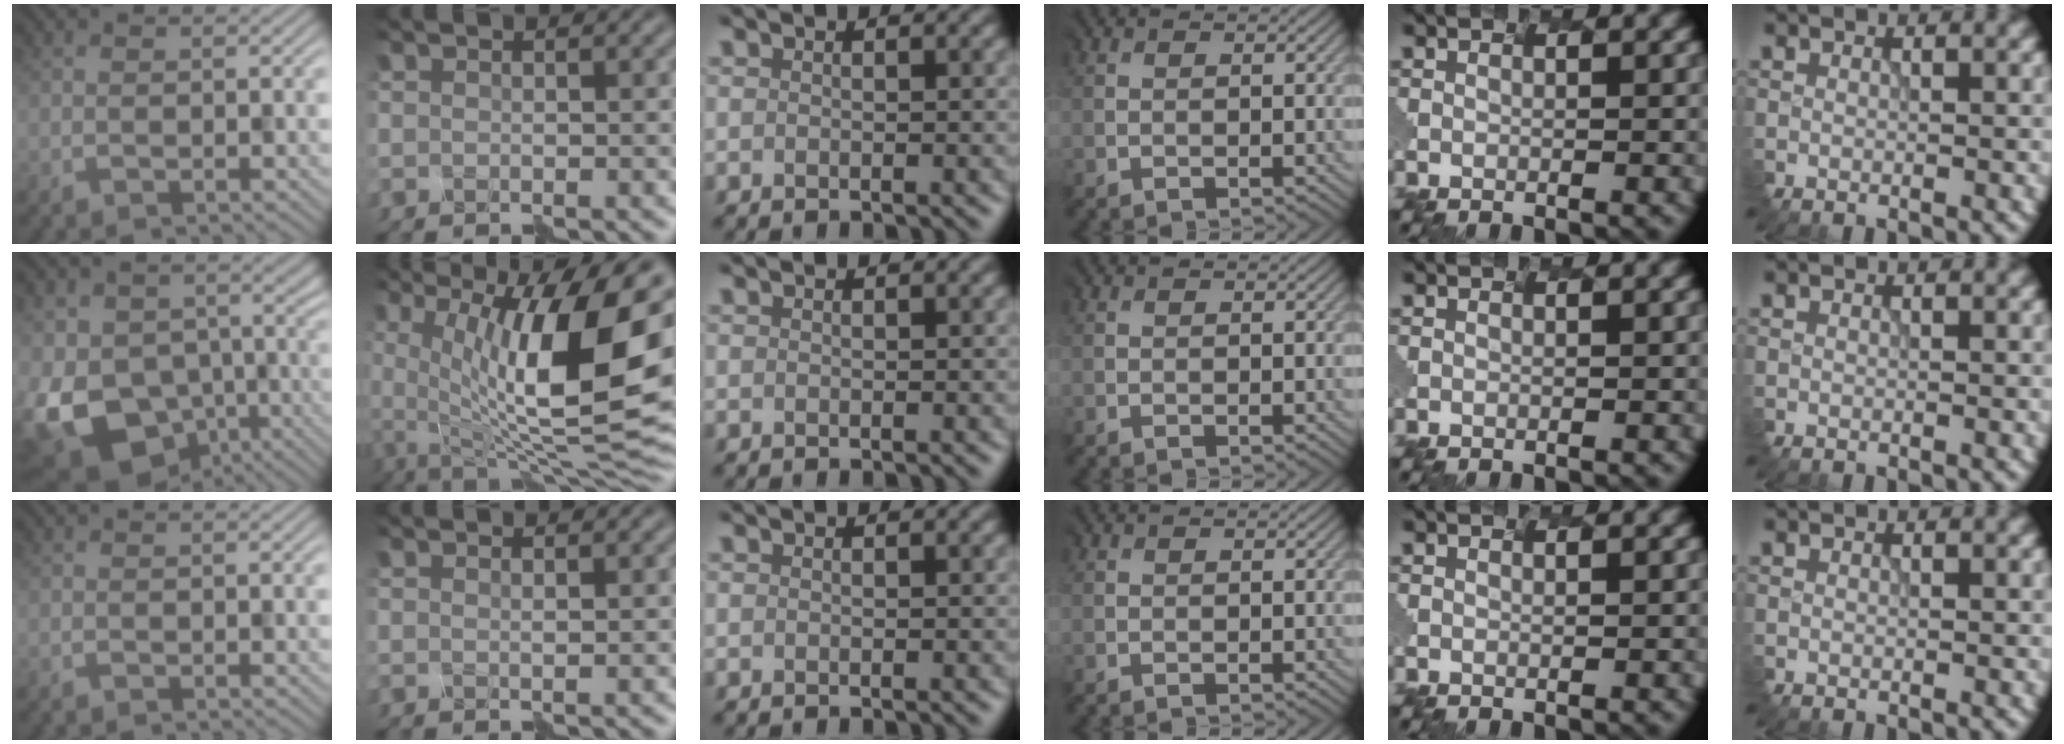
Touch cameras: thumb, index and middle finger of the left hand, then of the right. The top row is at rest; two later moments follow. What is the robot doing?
{"motion": "disassemble", "object": "puzzle pieces"}